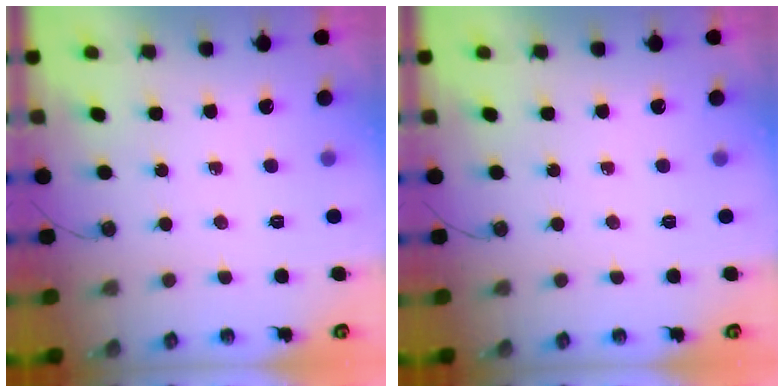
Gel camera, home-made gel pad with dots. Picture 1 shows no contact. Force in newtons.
{"total": 0.0}